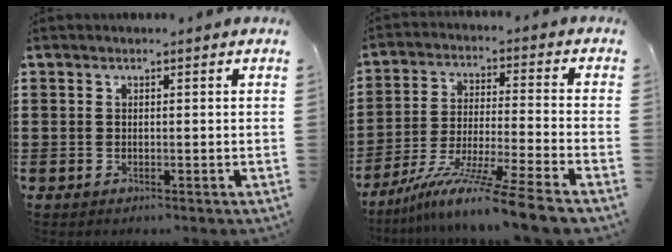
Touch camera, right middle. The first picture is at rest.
{"total": 11.3, "force": [-9.5, -1.3, 6.0], "torque": [-0.109, -0.002, -0.186]}